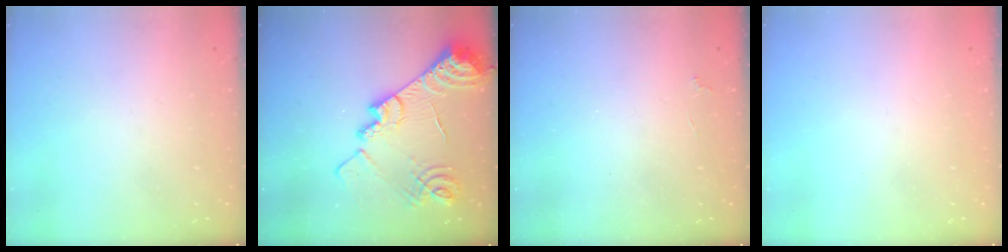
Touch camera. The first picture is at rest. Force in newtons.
{"total": 18.9, "press": 18.9, "slide": 1.6}
{"total": 2.1, "press": 2.0, "slide": 0.4}
{"total": 0.0}